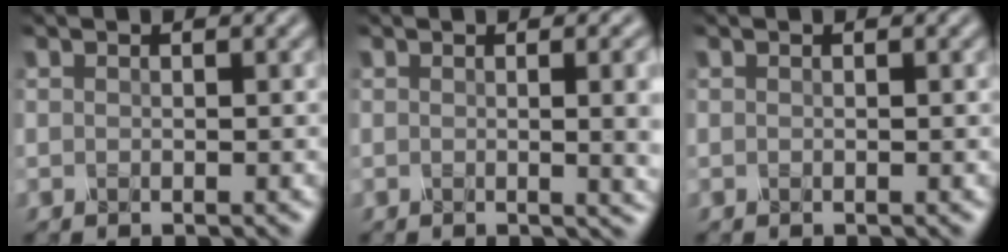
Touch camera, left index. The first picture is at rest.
{"total": 7.0, "force": [0.3, 3.0, 6.3], "torque": [-0.030, 0.009, 0.003]}
{"total": 0.0}